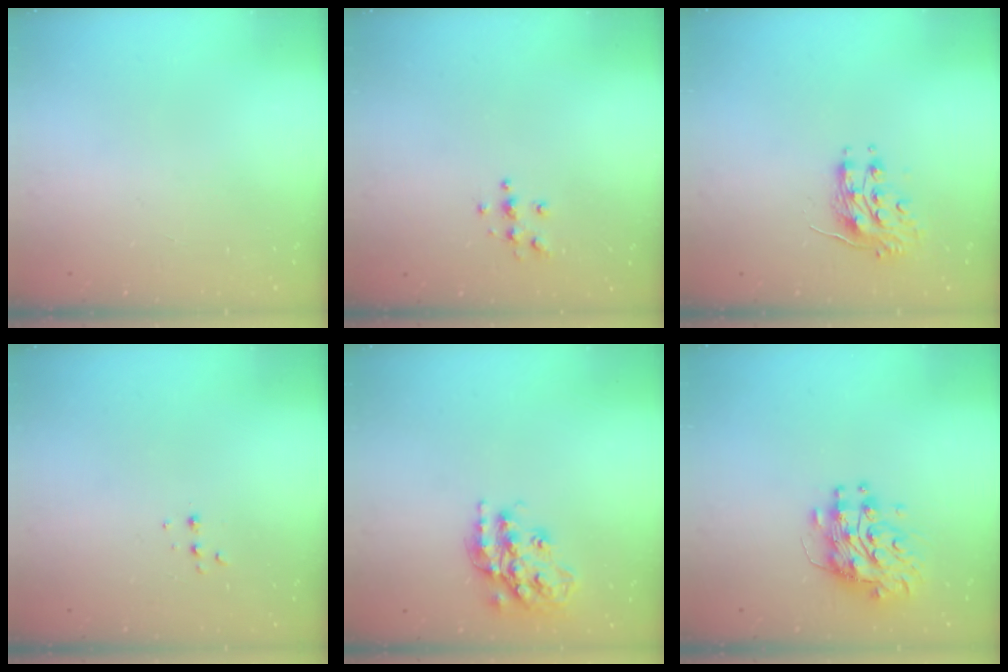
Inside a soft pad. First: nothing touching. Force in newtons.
{"total": 4.4, "press": 4.4, "slide": 0.3}
{"total": 8.4, "press": 8.3, "slide": 0.4}
{"total": 4.7, "press": 4.6, "slide": 0.8}
{"total": 17.5, "press": 17.5, "slide": 1.3}
{"total": 9.9, "press": 9.9, "slide": 0.9}